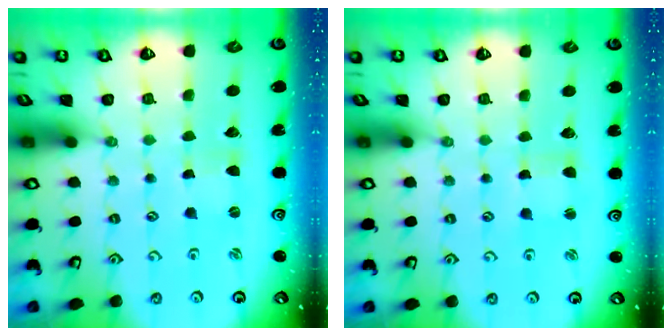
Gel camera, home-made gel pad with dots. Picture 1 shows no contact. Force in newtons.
{"total": 1.5, "press": 1.5, "slide": 0.2}